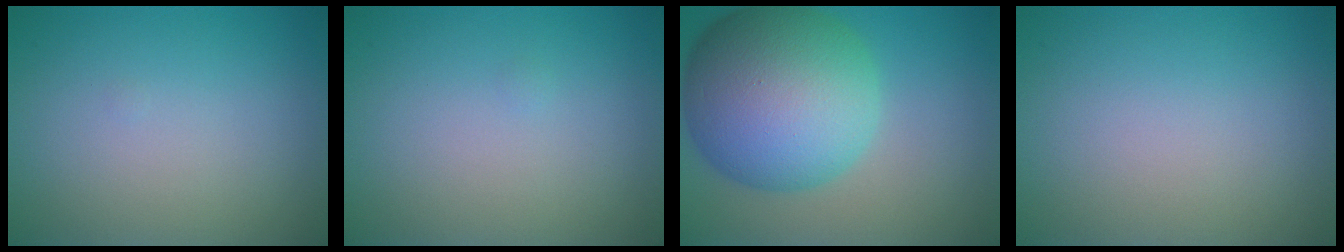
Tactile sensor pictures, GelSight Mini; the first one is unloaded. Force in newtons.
{"total": 0.0}
{"total": 14.0, "press": 14.0, "slide": 0.3}
{"total": 0.0}